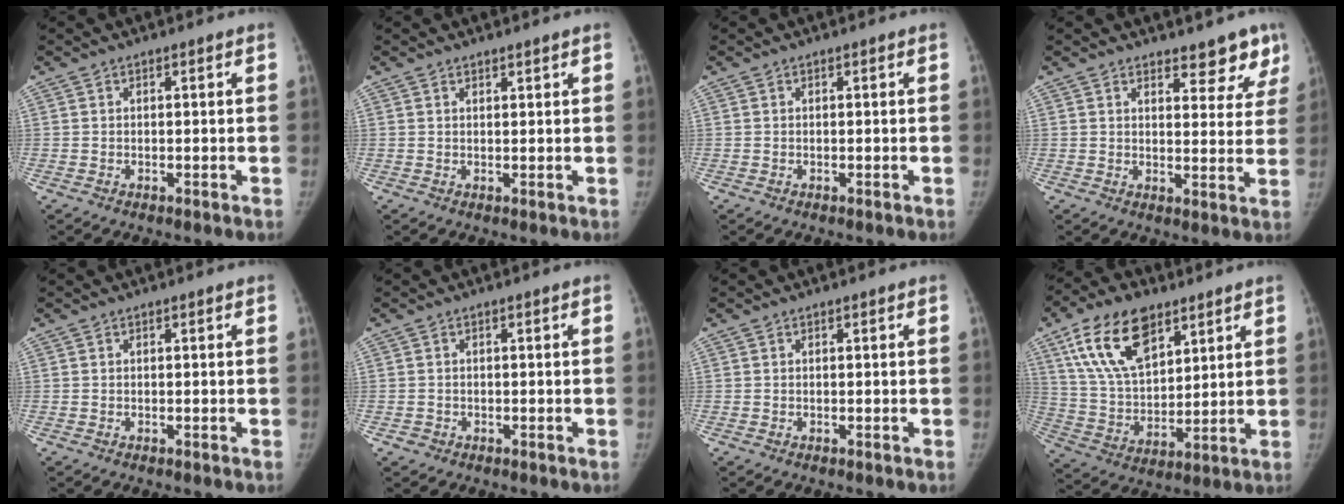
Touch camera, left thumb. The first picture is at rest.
{"total": 1.1, "force": [1.0, 0.2, 0.2], "torque": [0.001, -0.008, 0.018]}
{"total": 0.0}
{"total": 7.1, "force": [5.9, 2.9, 2.6], "torque": [0.009, -0.038, 0.067]}
{"total": 0.0}
{"total": 0.9, "force": [-0.3, 0.8, 0.0], "torque": [0.001, 0.003, -0.004]}
{"total": 0.0}
{"total": 17.5, "force": [9.7, 9.4, 11.2], "torque": [-0.175, -0.032, 0.187]}